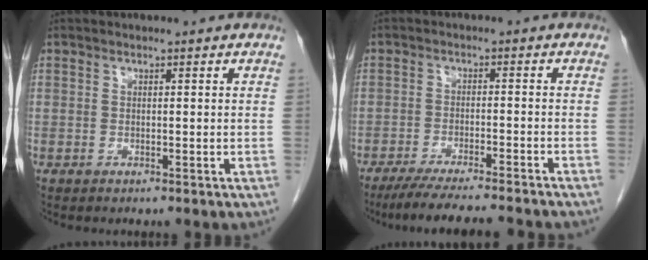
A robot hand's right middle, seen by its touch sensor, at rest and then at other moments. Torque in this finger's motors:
{"motor_torque": [1.11, -1.03, 0.18, 0.08]}